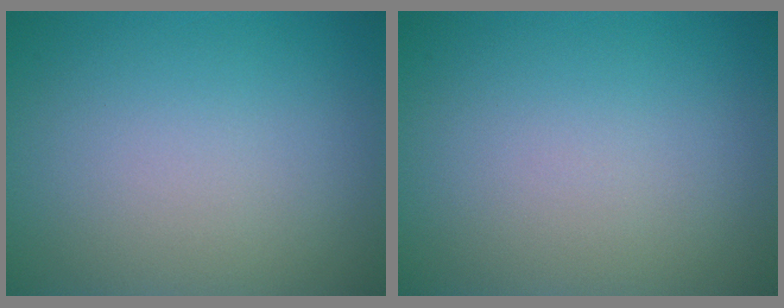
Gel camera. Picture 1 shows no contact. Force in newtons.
{"total": 0.0}